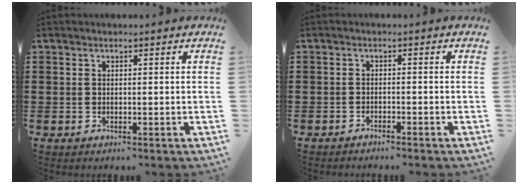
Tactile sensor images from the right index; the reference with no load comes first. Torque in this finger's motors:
{"motor_torque": [0.10, 0.25, -0.02, -0.02]}